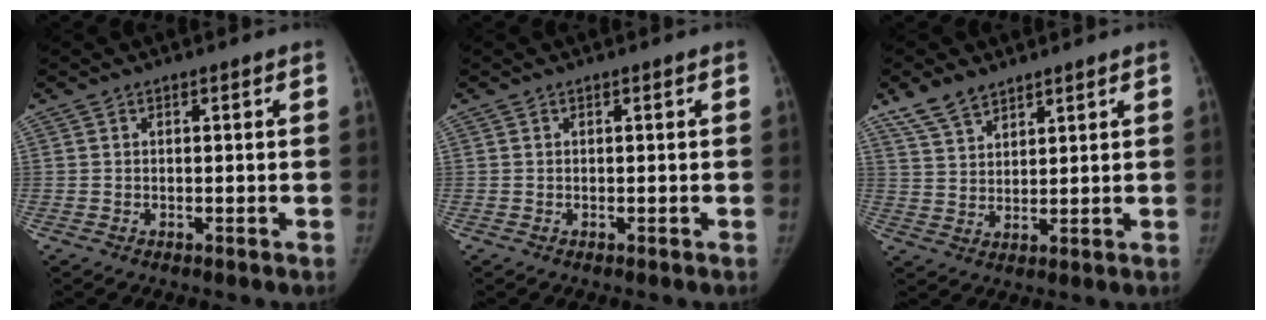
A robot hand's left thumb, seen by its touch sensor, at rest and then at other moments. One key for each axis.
{"total": 0.0}
{"total": 6.5, "fx": 5.0, "fy": 3.2, "fz": 2.7, "tx": -0.039, "ty": -0.019, "tz": 0.104}